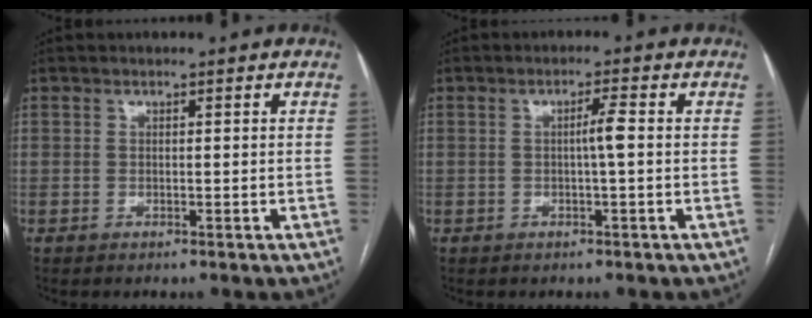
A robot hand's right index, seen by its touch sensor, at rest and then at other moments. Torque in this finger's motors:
{"motor_torque": [0.18, 0.19, 0.05, 0.02]}